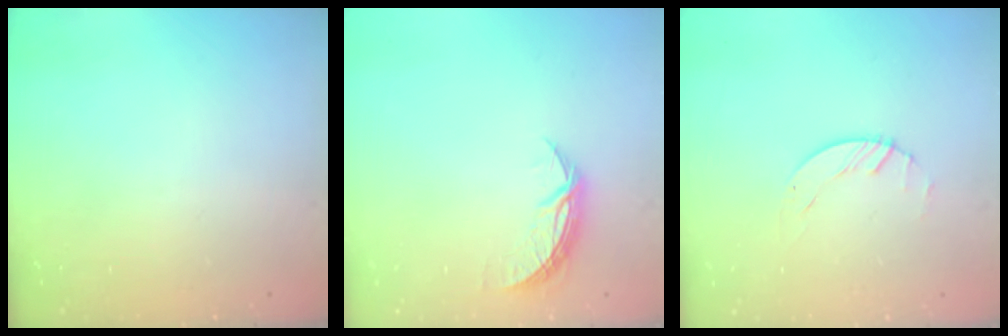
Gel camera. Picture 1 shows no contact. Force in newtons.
{"total": 6.7, "press": 6.7, "slide": 0.4}
{"total": 0.8, "press": 0.8, "slide": 0.2}